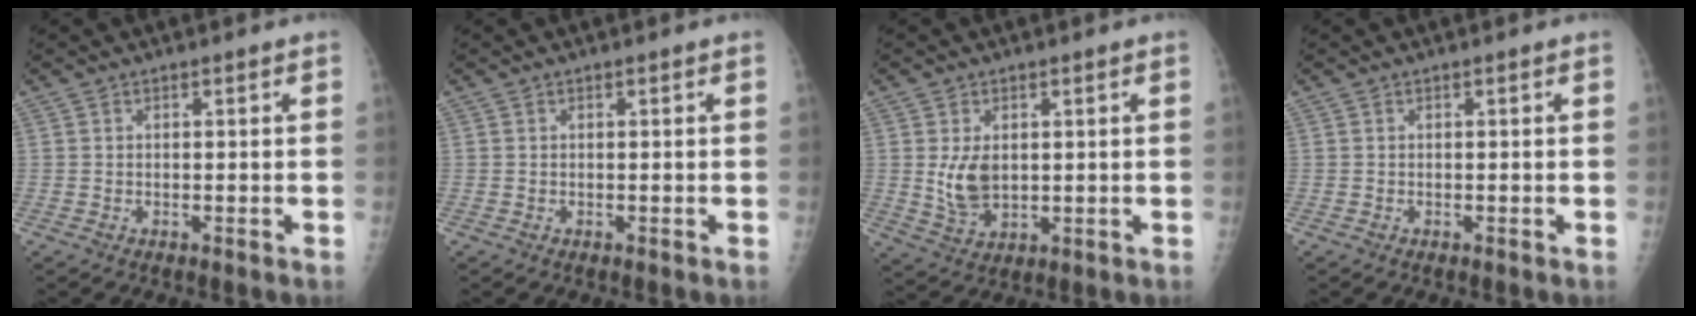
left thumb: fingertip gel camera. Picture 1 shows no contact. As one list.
[{"total": 0.0}, {"total": 6.5, "force": [0.9, 4.3, 4.8], "torque": [-0.074, -0.013, 0.029]}, {"total": 0.0}]